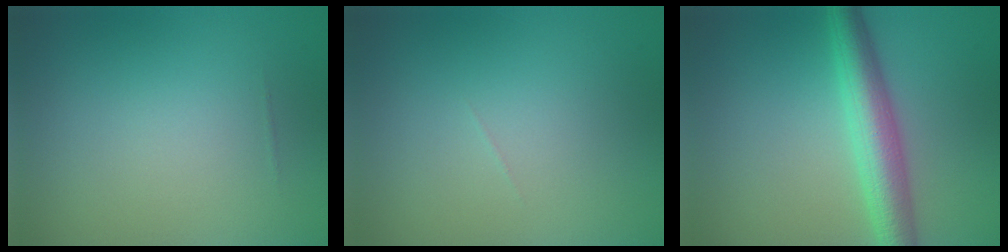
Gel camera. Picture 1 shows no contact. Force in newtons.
{"total": 0.0}
{"total": 5.0, "press": 5.0, "slide": 0.0}